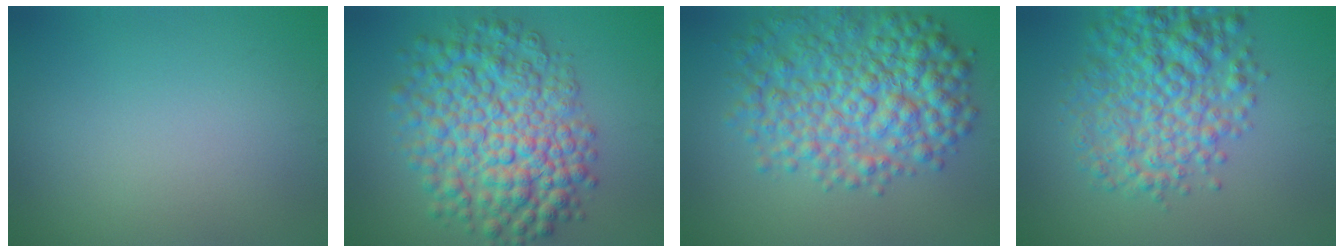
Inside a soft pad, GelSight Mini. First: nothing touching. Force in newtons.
{"total": 9.4, "press": 9.4, "slide": 0.2}
{"total": 8.2, "press": 8.2, "slide": 0.2}
{"total": 7.1, "press": 7.1, "slide": 0.2}